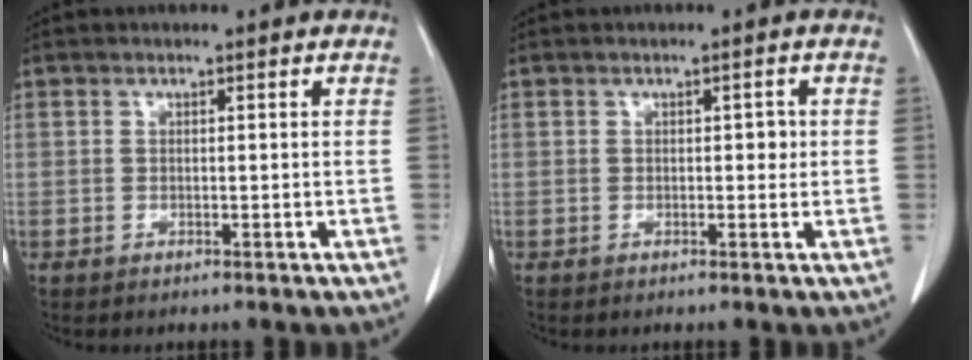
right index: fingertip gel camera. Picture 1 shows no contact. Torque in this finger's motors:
{"motor_torque": [0.25, -0.11, 0.06, 0.02]}